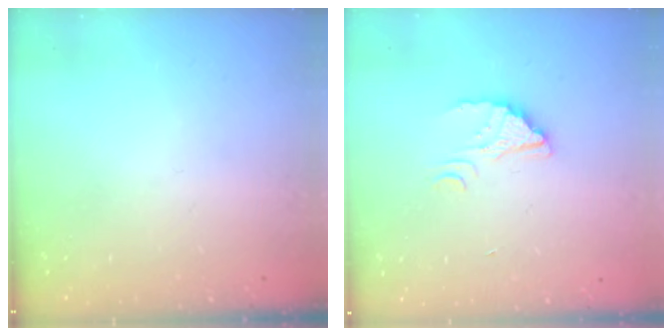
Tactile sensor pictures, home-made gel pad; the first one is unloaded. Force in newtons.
{"total": 2.3, "press": 2.3, "slide": 0.2}